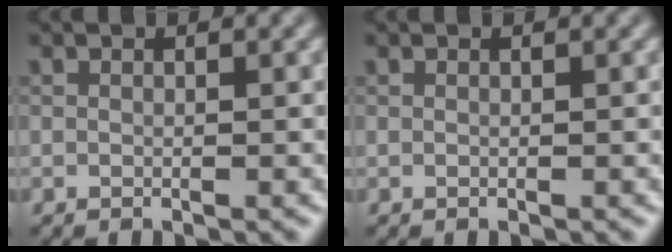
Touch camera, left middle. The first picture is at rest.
{"total": 0.0}